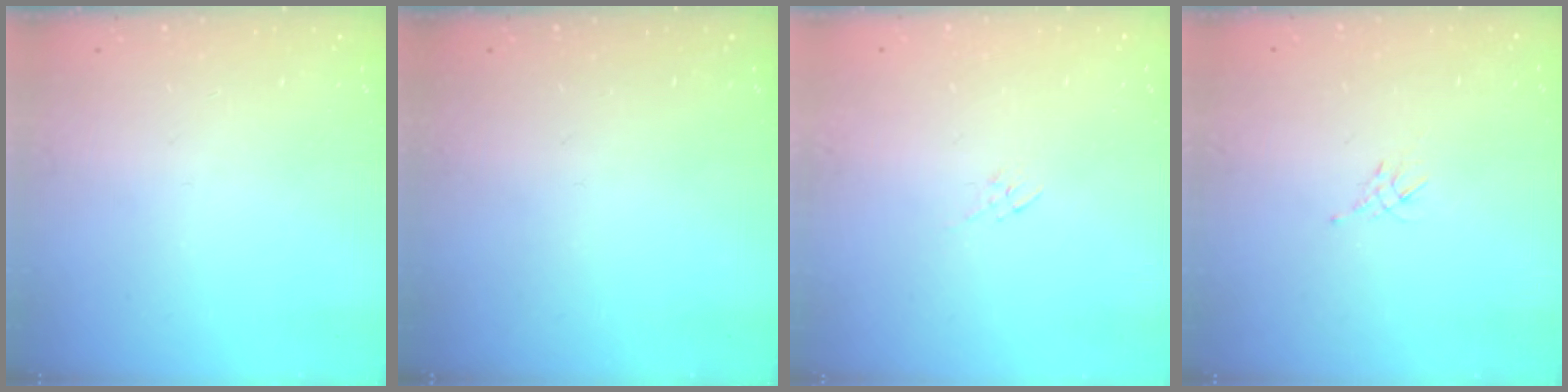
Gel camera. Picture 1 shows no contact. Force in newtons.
{"total": 0.0}
{"total": 2.7, "press": 2.5, "slide": 0.9}
{"total": 2.1, "press": 2.0, "slide": 0.5}